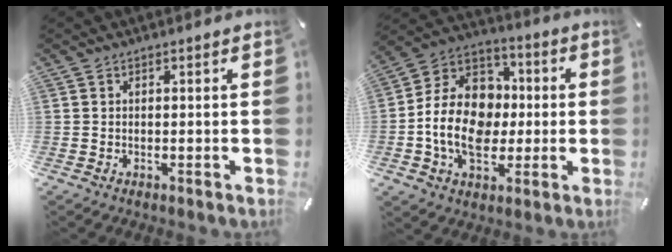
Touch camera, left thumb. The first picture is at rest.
{"total": 16.4, "force": [-2.9, 13.1, 9.5], "torque": [-0.198, 0.018, -0.050]}